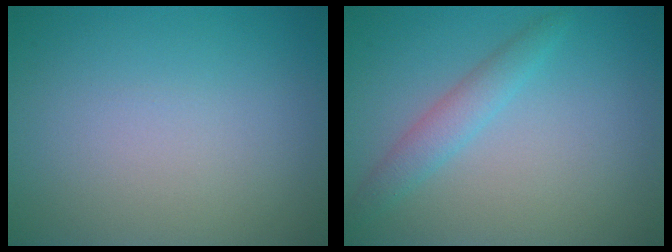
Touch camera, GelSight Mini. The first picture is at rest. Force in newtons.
{"total": 2.2, "press": 2.2, "slide": 0.1}